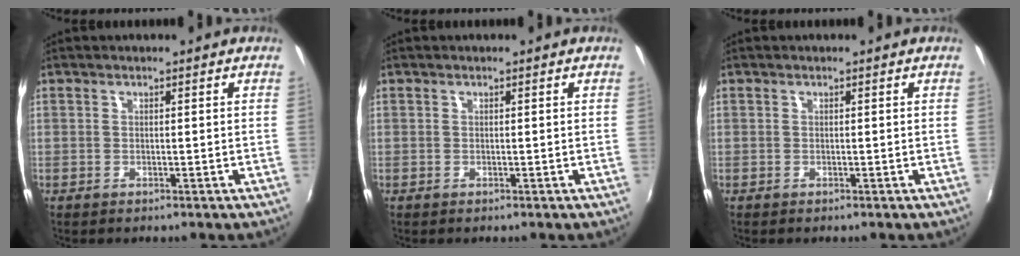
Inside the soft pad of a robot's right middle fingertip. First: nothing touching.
{"total": 0.0}
{"total": 0.0}